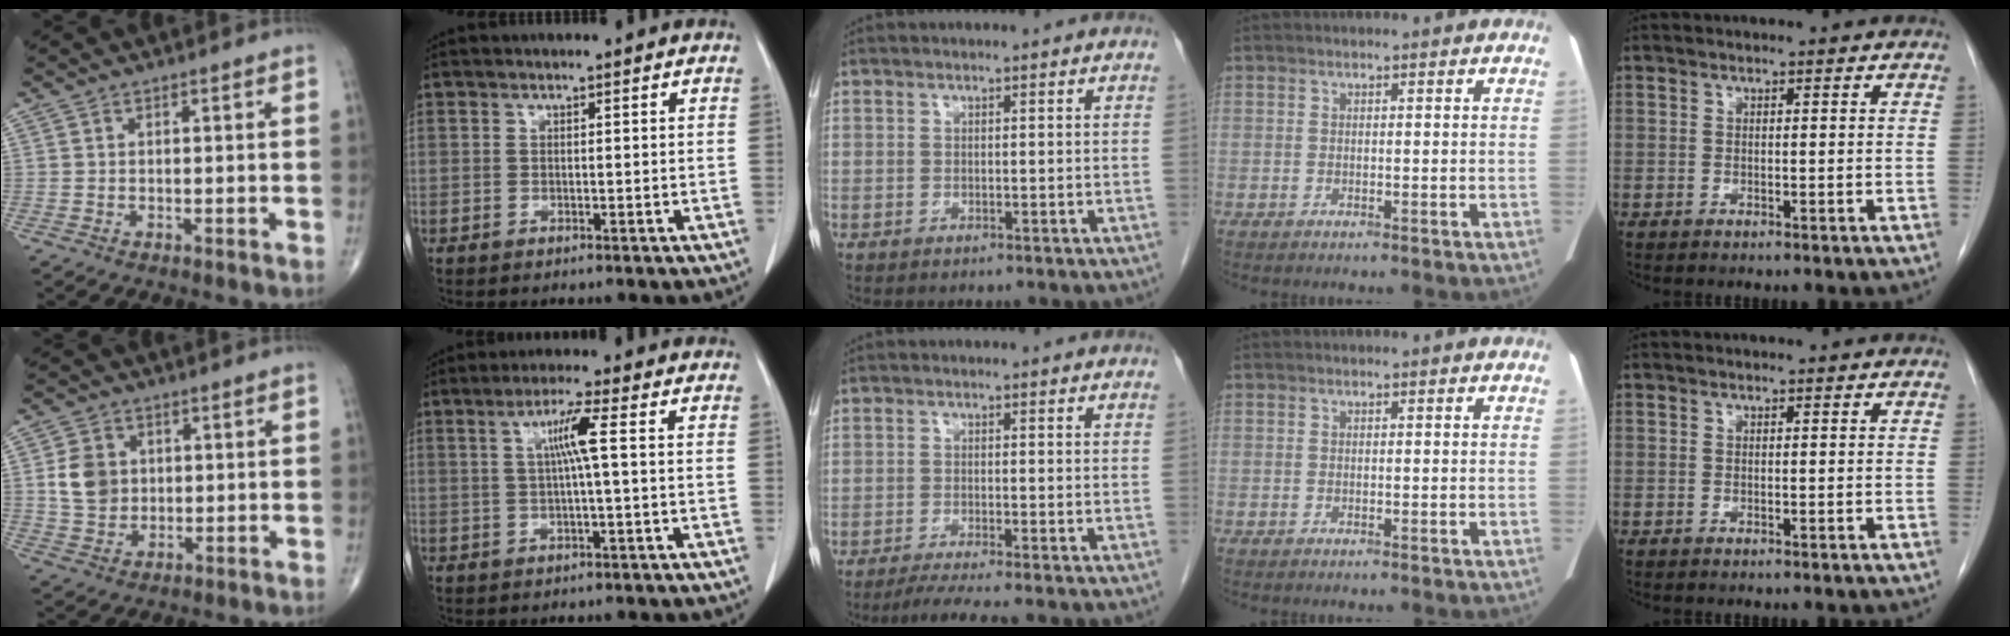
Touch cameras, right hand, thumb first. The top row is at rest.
{"thumb": {"total": 7.2, "force": [1.1, 5.9, 3.9], "torque": [-0.053, -0.003, 0.024]}, "index": {"total": 4.9, "force": [0.8, -0.7, 4.7], "torque": [-0.089, 0.008, 0.017]}, "middle": {"total": 3.9, "force": [-3.2, -0.9, 2.1], "torque": [-0.038, -0.015, -0.059]}}